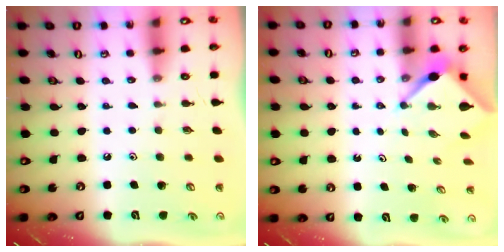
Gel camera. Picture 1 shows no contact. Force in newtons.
{"total": 2.9, "press": 2.9, "slide": 0.2}